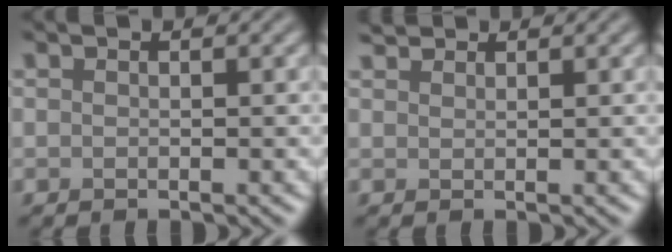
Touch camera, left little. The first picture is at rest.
{"total": 1.4, "force": [1.4, 0.3, 0.2], "torque": [-0.006, 0.005, 0.027]}